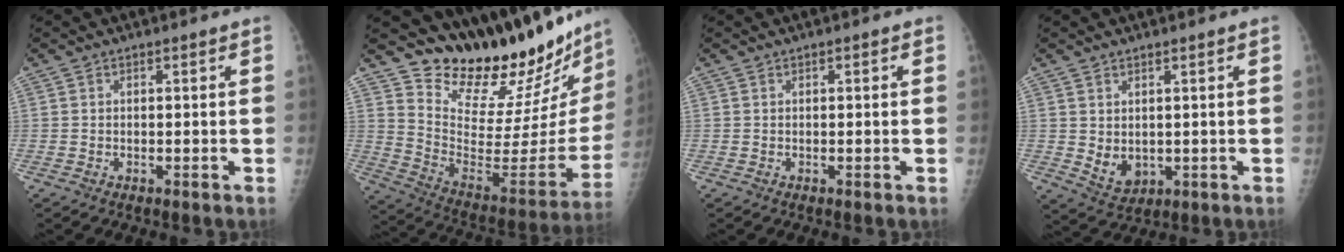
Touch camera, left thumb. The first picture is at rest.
{"total": 25.9, "force": [23.9, 5.8, 8.2], "torque": [-0.086, -0.207, 0.344]}
{"total": 0.6, "force": [0.2, 0.3, 0.5], "torque": [-0.005, 0.002, 0.001]}
{"total": 4.6, "force": [0.7, 3.4, 2.9], "torque": [-0.038, -0.016, 0.030]}